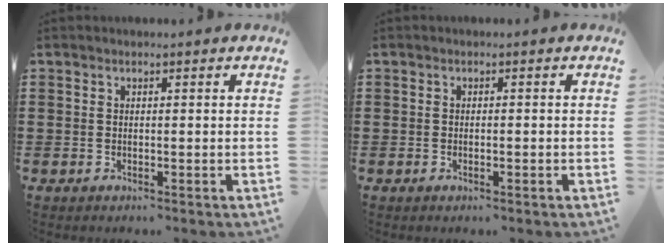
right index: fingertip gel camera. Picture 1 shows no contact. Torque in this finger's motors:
{"motor_torque": [-0.17, 0.54, -0.01, 0.00]}